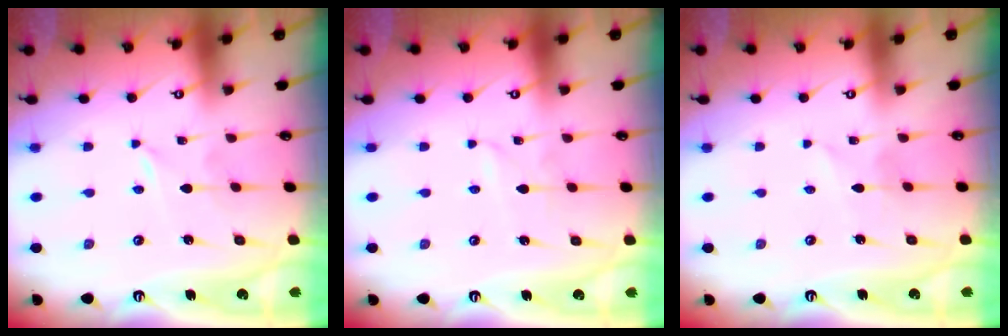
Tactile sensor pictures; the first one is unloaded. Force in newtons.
{"total": 1.2, "press": 1.2, "slide": 0.1}
{"total": 1.7, "press": 1.7, "slide": 0.2}